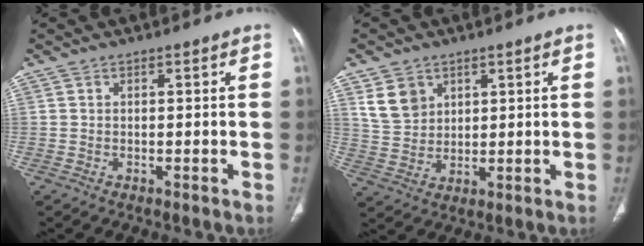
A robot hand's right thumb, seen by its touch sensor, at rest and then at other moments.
{"total": 6.6, "force": [3.5, 5.0, 2.7], "torque": [-0.029, -0.013, 0.077]}